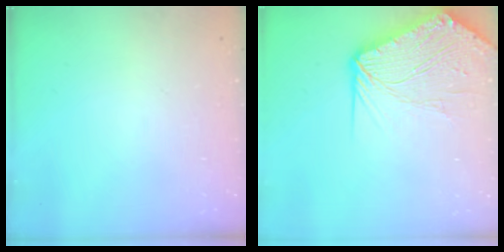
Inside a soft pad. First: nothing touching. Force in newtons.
{"total": 12.6, "press": 12.5, "slide": 1.1}